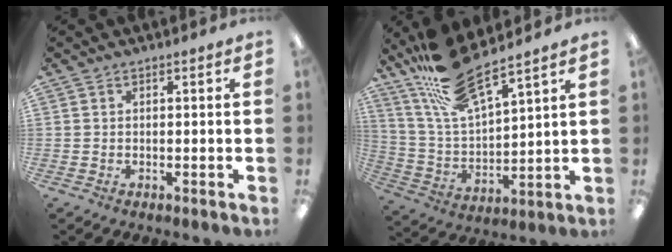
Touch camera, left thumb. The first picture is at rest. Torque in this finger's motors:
{"motor_torque": [0.40, 0.02, 0.98, -1.75, 0.15]}